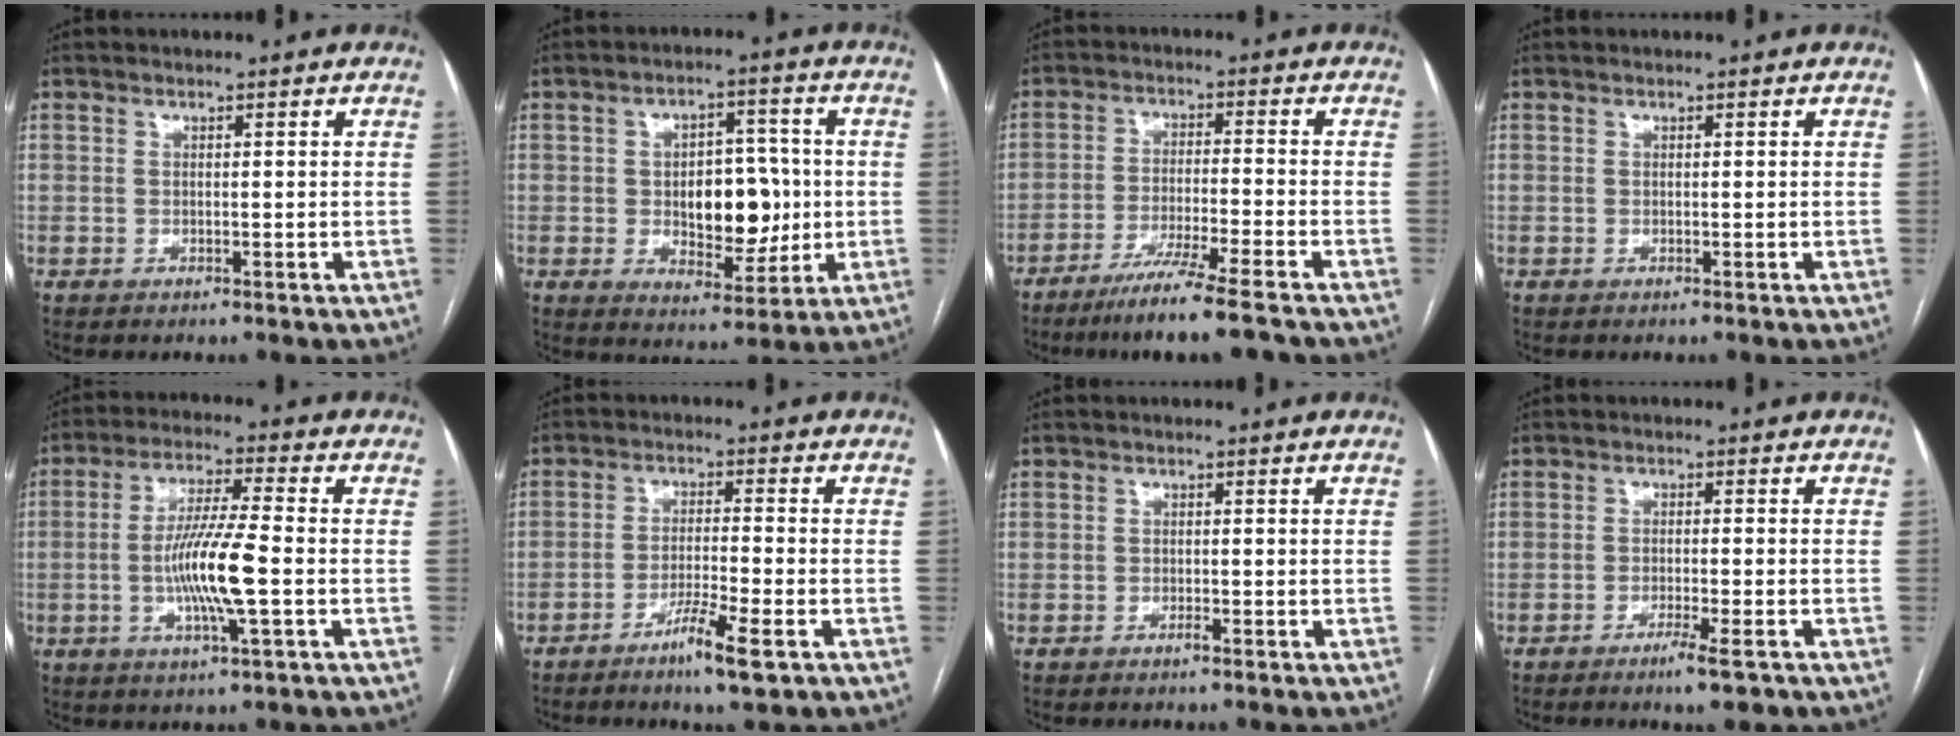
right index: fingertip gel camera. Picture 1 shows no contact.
{"total": 10.2, "force": [-0.3, 5.6, 8.6], "torque": [-0.121, 0.012, 0.005]}
{"total": 9.9, "force": [-7.8, -0.7, 6.0], "torque": [-0.095, -0.029, -0.130]}
{"total": 0.0}
{"total": 10.5, "force": [-2.0, 0.4, 10.3], "torque": [-0.199, -0.006, -0.041]}
{"total": 6.5, "force": [-3.7, 0.1, 5.3], "torque": [-0.096, -0.010, -0.066]}
{"total": 0.5, "force": [-0.4, 0.1, 0.3], "torque": [-0.004, 0.001, -0.006]}
{"total": 4.2, "force": [-2.7, 0.0, 3.3], "torque": [-0.051, -0.008, -0.043]}